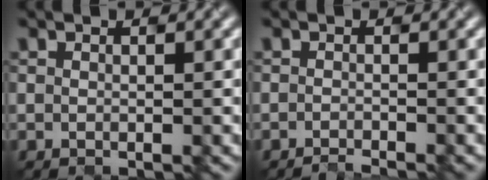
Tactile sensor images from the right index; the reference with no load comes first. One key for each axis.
{"total": 0.9, "fx": -0.7, "fy": 0.3, "fz": 0.5, "tx": 0.005, "ty": -0.009, "tz": -0.020}